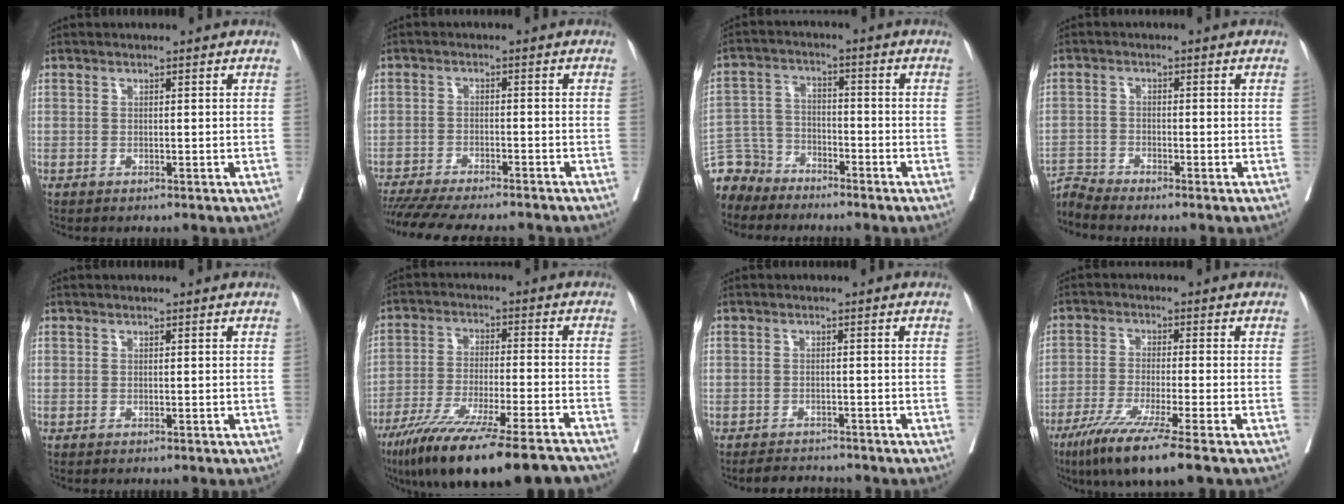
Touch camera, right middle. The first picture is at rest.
{"total": 16.1, "force": [-14.4, 2.1, 7.0], "torque": [-0.132, -0.029, -0.204]}
{"total": 7.4, "force": [-6.6, 3.1, -0.5], "torque": [0.009, 0.010, -0.134]}
{"total": 3.3, "force": [-3.0, -1.2, -0.7], "torque": [0.009, -0.010, -0.058]}
{"total": 0.0}
{"total": 23.2, "force": [-19.0, 1.4, 13.4], "torque": [-0.173, -0.044, -0.289]}
{"total": 3.5, "force": [-3.4, 0.8, 0.5], "torque": [-0.005, -0.008, -0.053]}
{"total": 10.5, "force": [-6.9, -0.9, 7.9], "torque": [-0.134, -0.031, -0.116]}